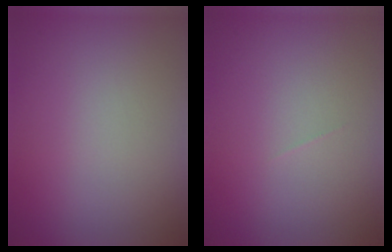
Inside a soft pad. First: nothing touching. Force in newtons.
{"total": 0.0}